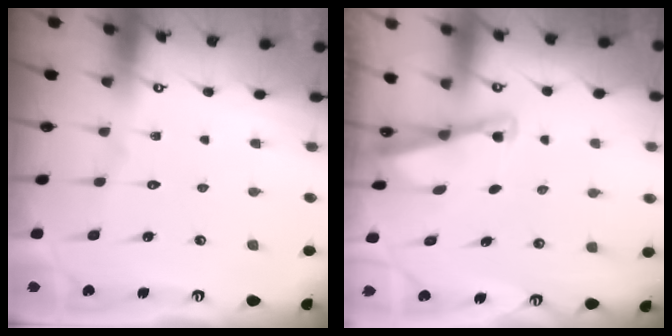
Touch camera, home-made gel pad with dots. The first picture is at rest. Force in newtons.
{"total": 1.9, "press": 1.9, "slide": 0.4}